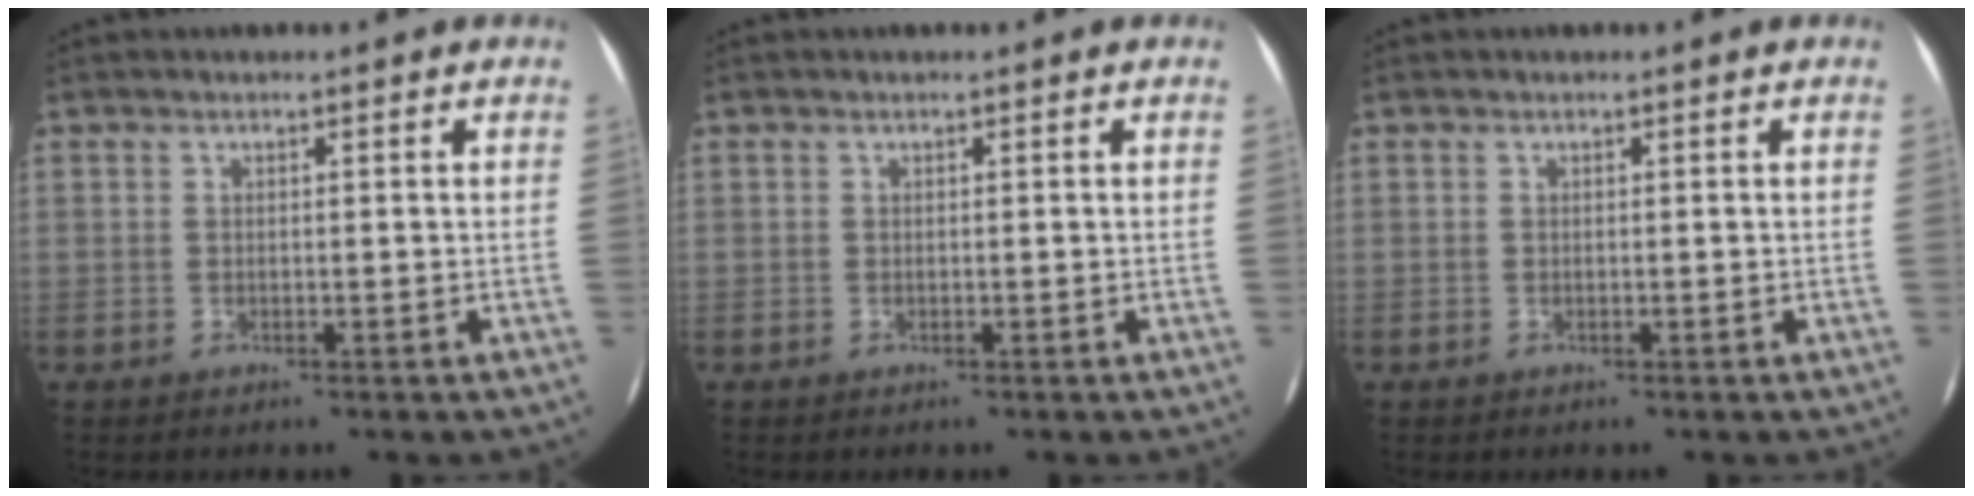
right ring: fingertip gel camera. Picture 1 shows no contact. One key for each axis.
{"total": 0.0}
{"total": 0.0}